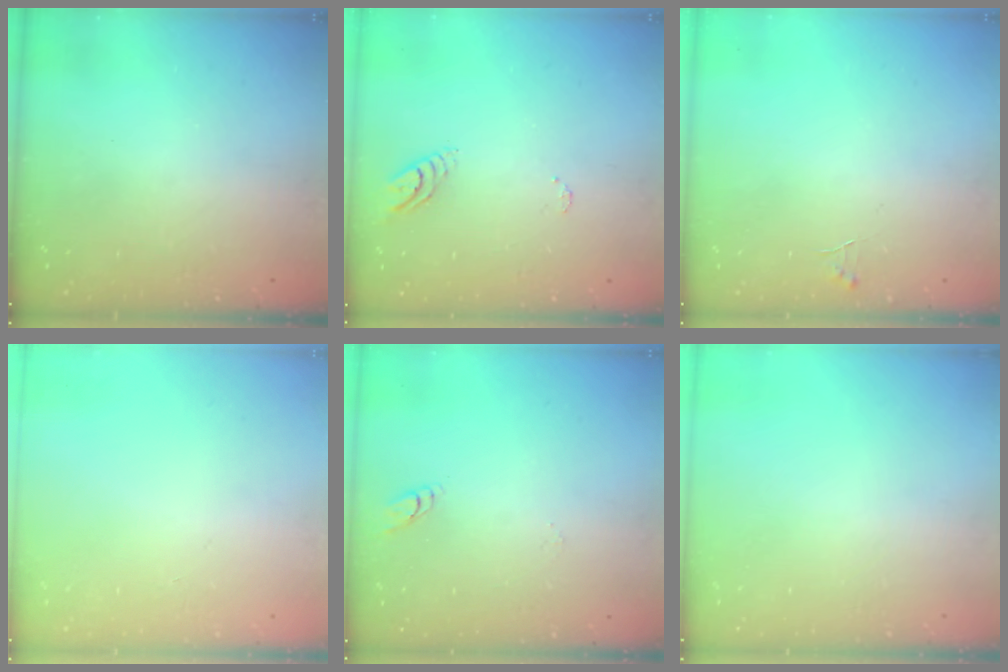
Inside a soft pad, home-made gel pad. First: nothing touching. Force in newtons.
{"total": 3.7, "press": 3.7, "slide": 0.3}
{"total": 3.7, "press": 3.7, "slide": 0.4}
{"total": 0.0}
{"total": 5.1, "press": 5.1, "slide": 0.5}
{"total": 0.0}